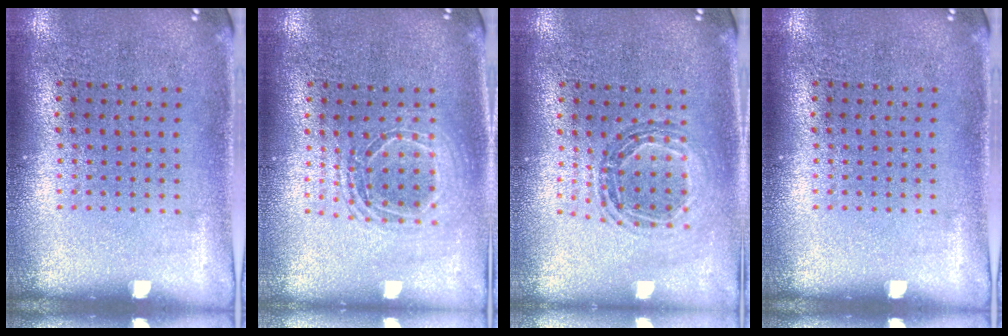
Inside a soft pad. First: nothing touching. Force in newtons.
{"total": 1.7, "press": 1.5, "slide": 0.9}
{"total": 0.9, "press": 0.9, "slide": 0.2}
{"total": 0.0}